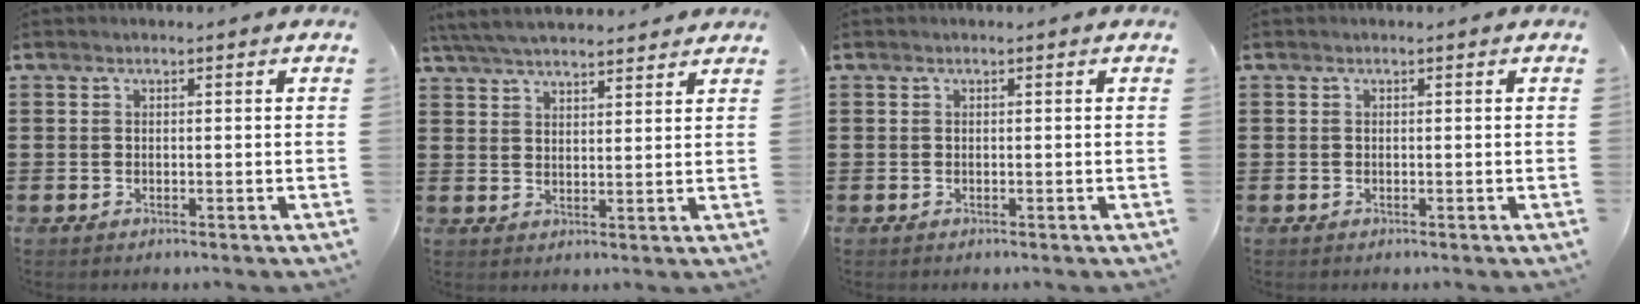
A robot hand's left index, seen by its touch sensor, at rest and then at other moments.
{"total": 5.3, "force": [5.0, 0.6, 1.7], "torque": [-0.048, -0.013, 0.092]}
{"total": 0.0}
{"total": 0.0}